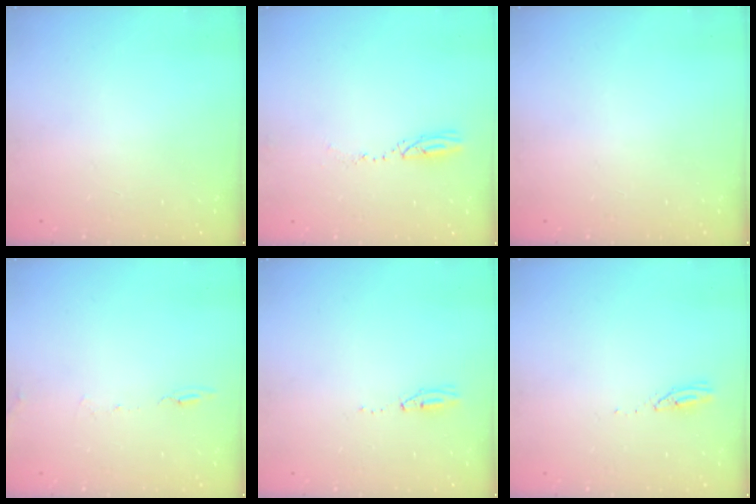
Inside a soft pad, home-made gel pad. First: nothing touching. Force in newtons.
{"total": 3.1, "press": 3.0, "slide": 0.8}
{"total": 0.0}
{"total": 7.5, "press": 7.4, "slide": 0.8}
{"total": 15.4, "press": 4.4, "slide": 14.7}
{"total": 3.0, "press": 2.9, "slide": 0.4}